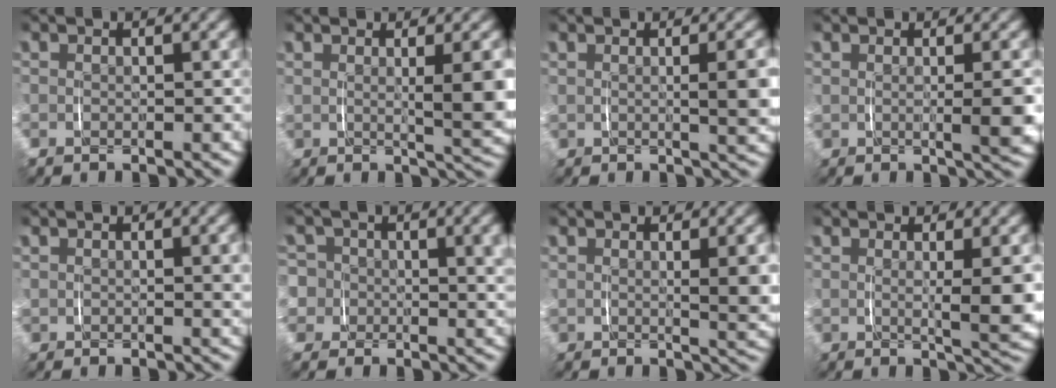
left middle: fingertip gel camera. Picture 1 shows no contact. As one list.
[{"total": 4.7, "force": [1.2, 1.4, 4.4], "torque": [-0.052, -0.002, 0.021]}, {"total": 3.4, "force": [0.6, 1.0, 3.2], "torque": [-0.042, 0.003, 0.009]}, {"total": 3.2, "force": [0.3, 0.9, 3.0], "torque": [-0.042, 0.002, 0.004]}, {"total": 1.1, "force": [0.6, 0.6, 0.7], "torque": [-0.009, 0.002, 0.007]}, {"total": 6.7, "force": [0.2, 6.3, 2.5], "torque": [-0.070, -0.017, -0.003]}, {"total": 3.2, "force": [1.1, 0.9, 2.9], "torque": [-0.036, -0.005, 0.019]}, {"total": 4.6, "force": [1.1, 1.3, 4.3], "torque": [-0.058, -0.004, 0.019]}]